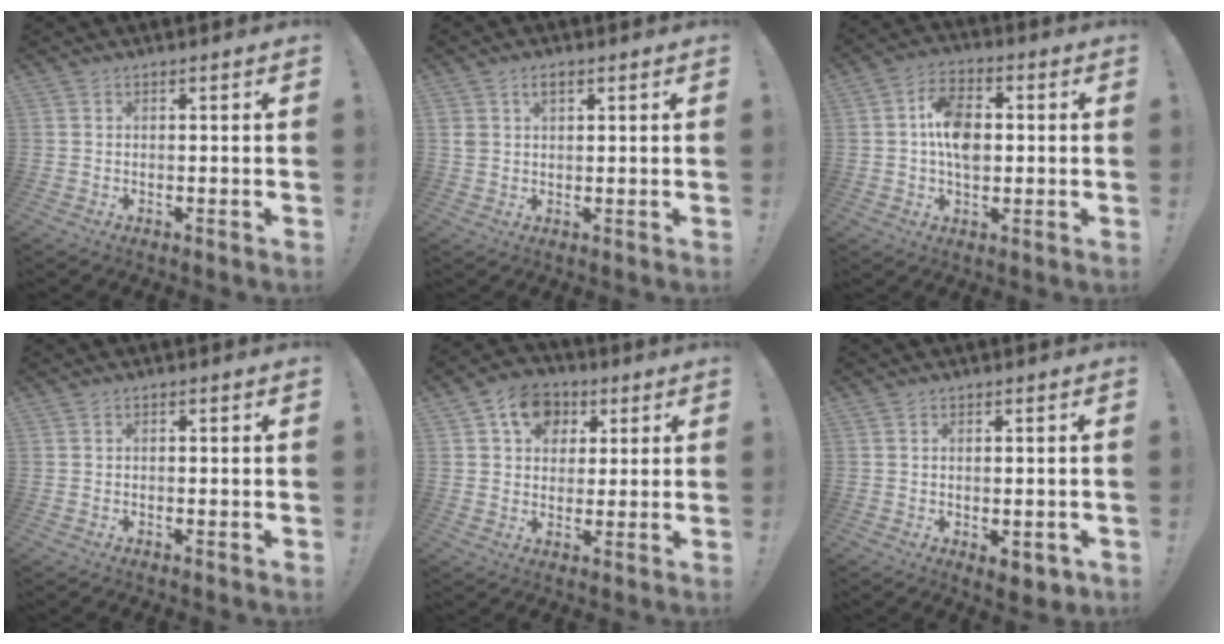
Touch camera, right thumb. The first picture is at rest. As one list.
[{"total": 3.1, "force": [1.5, 1.8, 2.0], "torque": [-0.026, -0.001, 0.024]}, {"total": 11.3, "force": [0.1, 7.6, 8.4], "torque": [-0.146, 0.017, 0.006]}, {"total": 0.0}, {"total": 10.7, "force": [4.0, 8.9, 4.3], "torque": [-0.066, -0.007, 0.080]}, {"total": 3.2, "force": [-0.2, 1.5, 2.9], "torque": [-0.040, 0.000, 0.003]}]